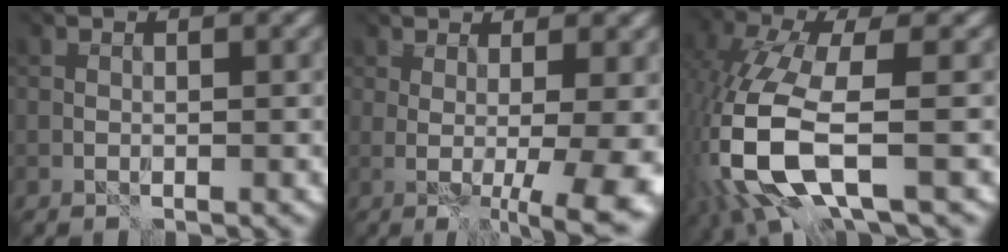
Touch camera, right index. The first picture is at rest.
{"total": 8.2, "force": [-0.3, 2.5, 7.8], "torque": [-0.064, -0.007, 0.011]}
{"total": 9.1, "force": [-3.1, 3.3, 8.0], "torque": [-0.204, -0.012, -0.068]}